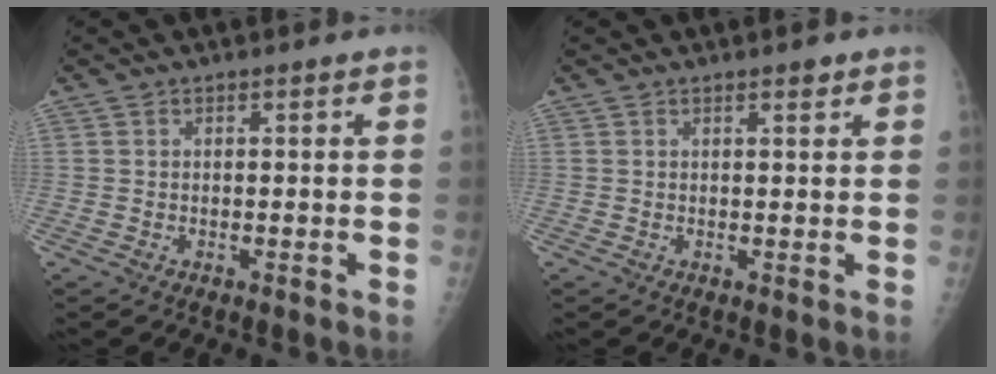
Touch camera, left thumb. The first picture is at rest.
{"total": 1.3, "force": [0.9, 0.4, 0.8], "torque": [-0.008, -0.005, 0.014]}